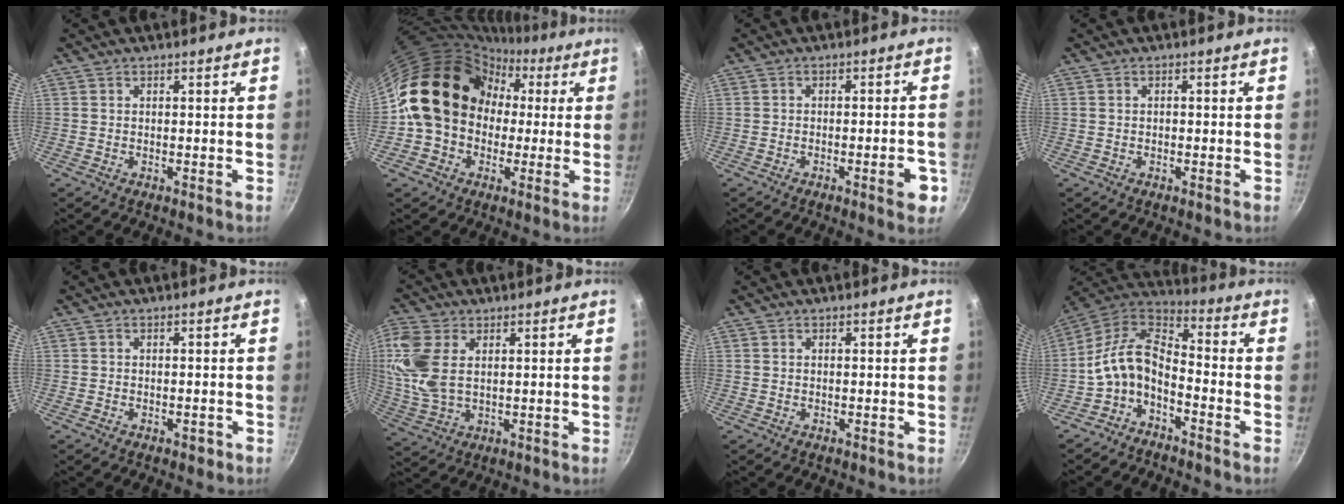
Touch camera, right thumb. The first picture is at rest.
{"total": 19.3, "force": [0.5, 16.3, 10.2], "torque": [-0.144, 0.061, 0.000]}
{"total": 5.2, "force": [-2.3, 1.5, 4.5], "torque": [-0.044, 0.013, -0.028]}
{"total": 0.6, "force": [0.0, 0.4, 0.4], "torque": [-0.006, 0.004, 0.000]}
{"total": 1.2, "force": [-0.7, 0.7, 0.6], "torque": [-0.007, 0.010, -0.004]}
{"total": 10.4, "force": [2.4, 6.3, 7.9], "torque": [-0.172, -0.002, 0.053]}
{"total": 0.0}
{"total": 13.2, "force": [-4.5, 7.6, 9.8], "torque": [-0.182, 0.062, -0.100]}